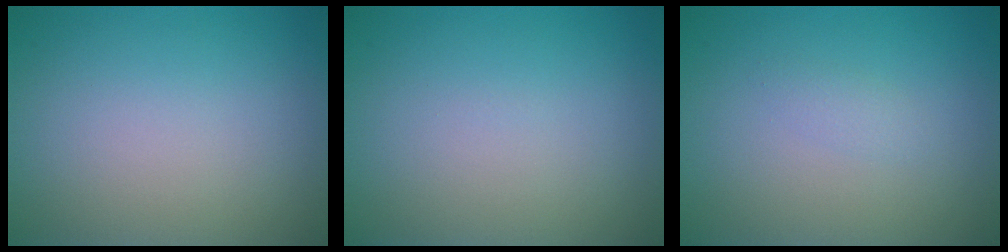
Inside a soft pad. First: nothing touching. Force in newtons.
{"total": 0.0}
{"total": 0.9, "press": 0.9, "slide": 0.1}